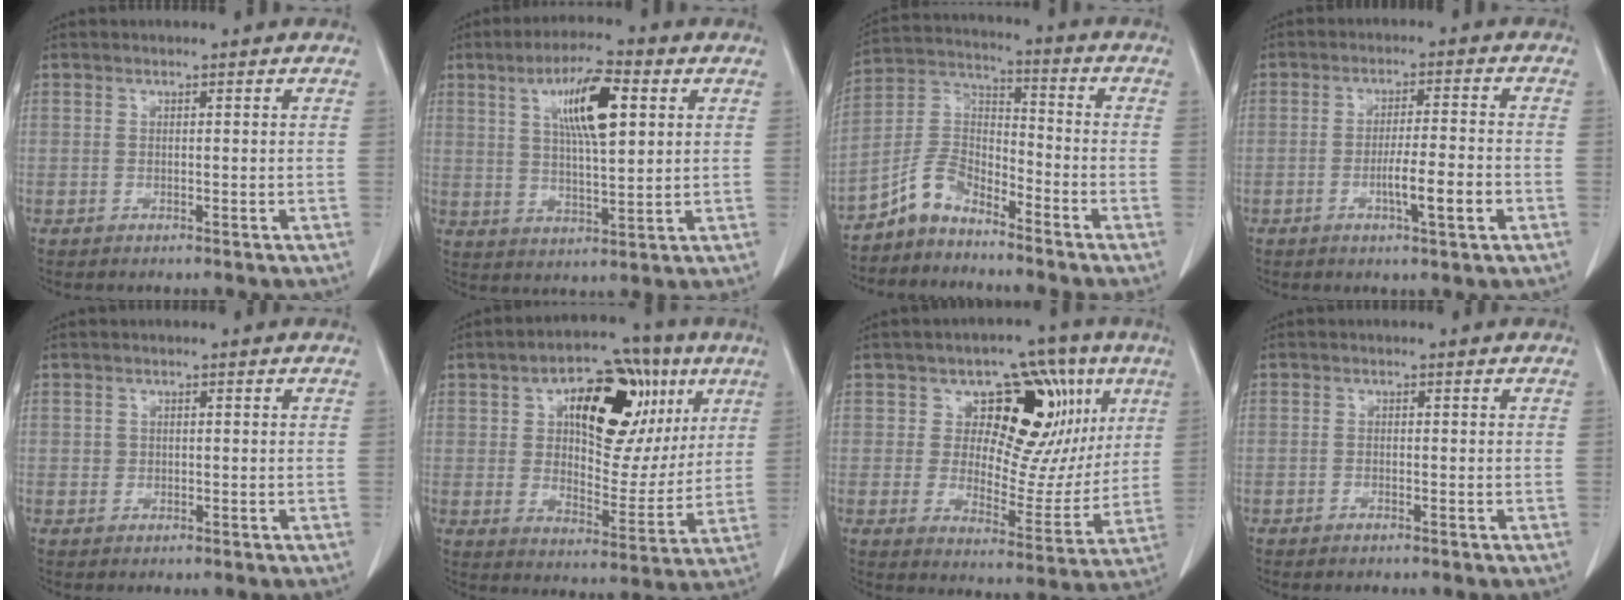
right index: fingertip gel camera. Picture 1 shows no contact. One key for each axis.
{"total": 10.4, "fx": 3.6, "fy": 2.2, "fz": 9.5, "tx": -0.167, "ty": 0.009, "tz": 0.063}
{"total": 7.4, "fx": -6.2, "fy": 3.2, "fz": 2.5, "tx": -0.054, "ty": 0.023, "tz": -0.125}
{"total": 6.2, "fx": -2.1, "fy": 0.2, "fz": 5.8, "tx": -0.092, "ty": -0.003, "tz": -0.030}
{"total": 0.7, "fx": 0.1, "fy": 0.7, "fz": 0.1, "tx": 0.003, "ty": 0.004, "tz": 0.006}
{"total": 19.0, "fx": 7.3, "fy": 10.0, "fz": 14.4, "tx": -0.211, "ty": 0.031, "tz": 0.115}
{"total": 15.3, "fx": 5.9, "fy": 9.2, "fz": 10.8, "tx": -0.114, "ty": 0.026, "tz": 0.090}
{"total": 1.0, "fx": -0.8, "fy": 0.3, "fz": 0.5, "tx": -0.012, "ty": -0.001, "tz": -0.010}